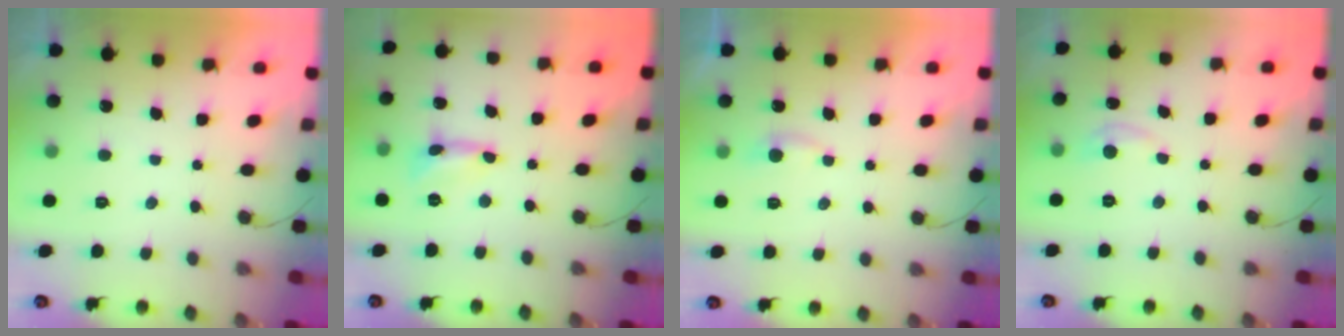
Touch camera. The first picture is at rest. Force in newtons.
{"total": 1.7, "press": 1.7, "slide": 0.1}
{"total": 3.1, "press": 3.0, "slide": 0.4}
{"total": 5.1, "press": 5.1, "slide": 0.6}